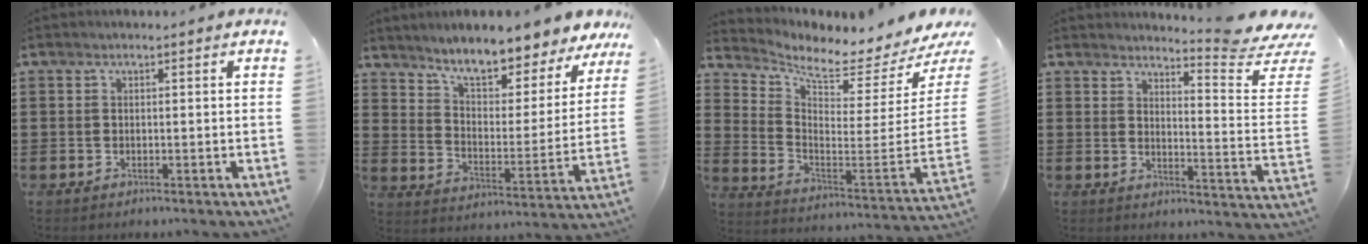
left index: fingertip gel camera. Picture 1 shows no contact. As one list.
[{"total": 8.2, "force": [7.5, 0.7, 3.2], "torque": [-0.080, -0.058, 0.125]}, {"total": 4.8, "force": [4.0, 0.6, 2.6], "torque": [-0.062, -0.061, 0.059]}, {"total": 5.7, "force": [4.9, -0.8, 2.8], "torque": [-0.046, -0.056, 0.074]}]